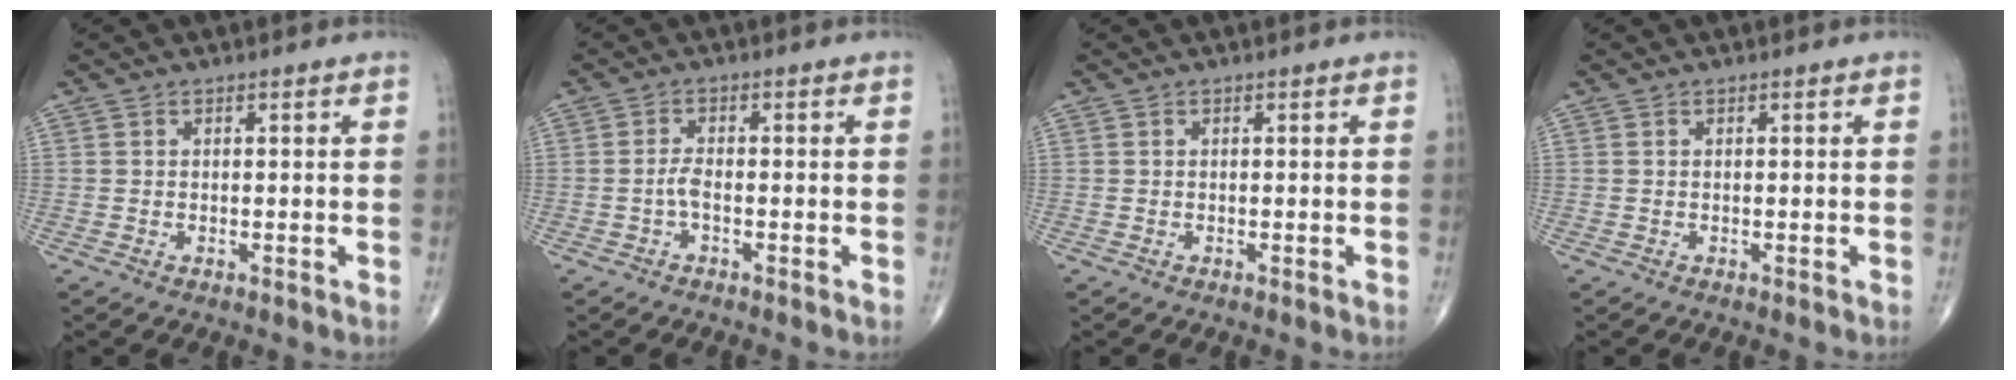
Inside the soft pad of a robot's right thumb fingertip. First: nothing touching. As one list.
[{"total": 1.8, "force": [-0.8, 0.6, 1.5], "torque": [-0.031, 0.006, -0.018]}, {"total": 0.0}, {"total": 0.0}]